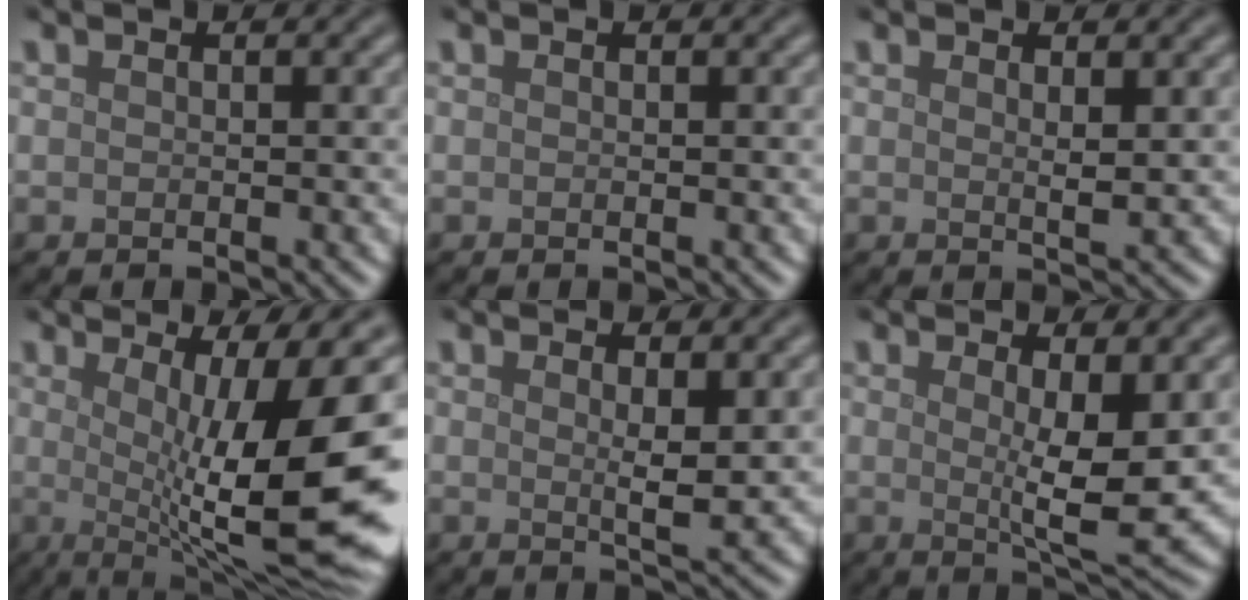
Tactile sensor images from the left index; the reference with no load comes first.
{"total": 0.0}
{"total": 1.6, "force": [0.8, 0.3, 1.3], "torque": [-0.020, -0.003, 0.011]}
{"total": 14.9, "force": [-0.1, 3.9, 14.4], "torque": [-0.185, 0.001, 0.000]}
{"total": 2.4, "force": [0.8, 0.4, 2.3], "torque": [-0.037, -0.008, 0.014]}
{"total": 5.7, "force": [0.9, 1.2, 5.5], "torque": [-0.083, -0.016, 0.020]}